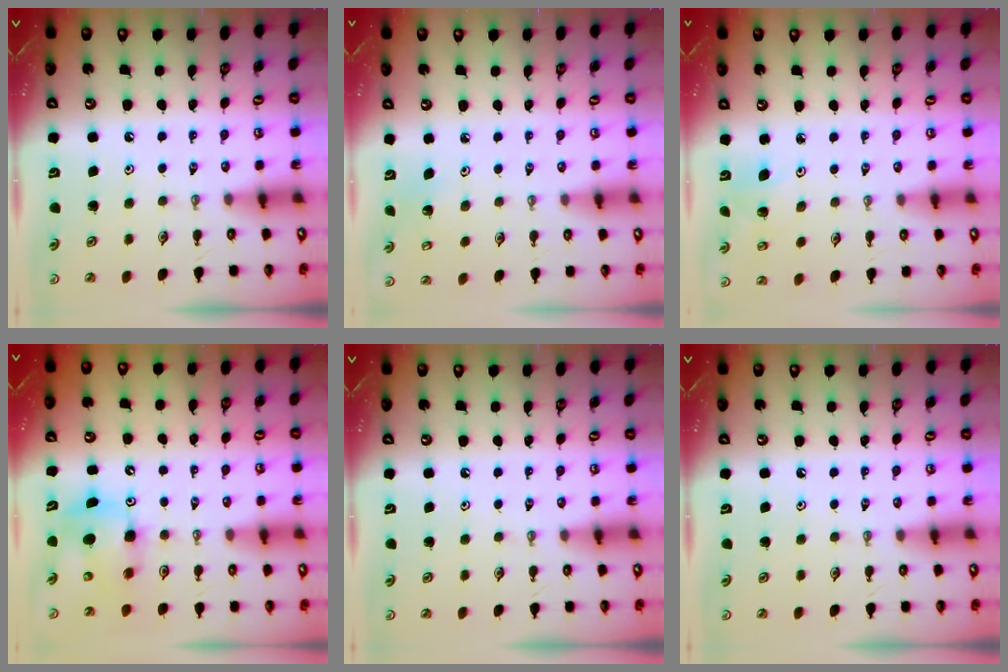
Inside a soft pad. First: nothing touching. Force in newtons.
{"total": 3.1, "press": 3.1, "slide": 0.2}
{"total": 5.6, "press": 5.5, "slide": 0.8}
{"total": 8.6, "press": 8.4, "slide": 1.8}
{"total": 0.0}
{"total": 0.0}